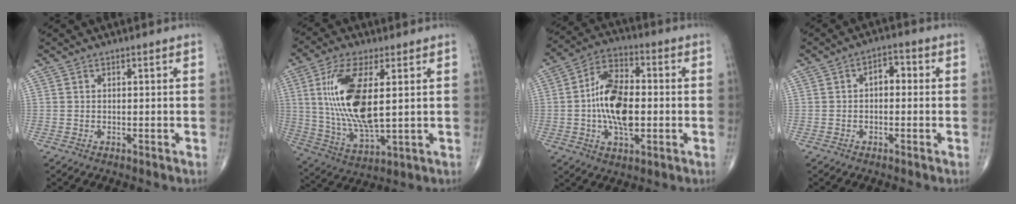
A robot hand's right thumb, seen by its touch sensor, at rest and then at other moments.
{"total": 16.9, "force": [3.0, 6.5, 15.3], "torque": [-0.315, -0.020, 0.066]}
{"total": 14.3, "force": [-0.9, 7.6, 12.1], "torque": [-0.210, 0.017, -0.020]}
{"total": 3.7, "force": [0.1, 2.3, 2.9], "torque": [-0.026, 0.014, -0.009]}